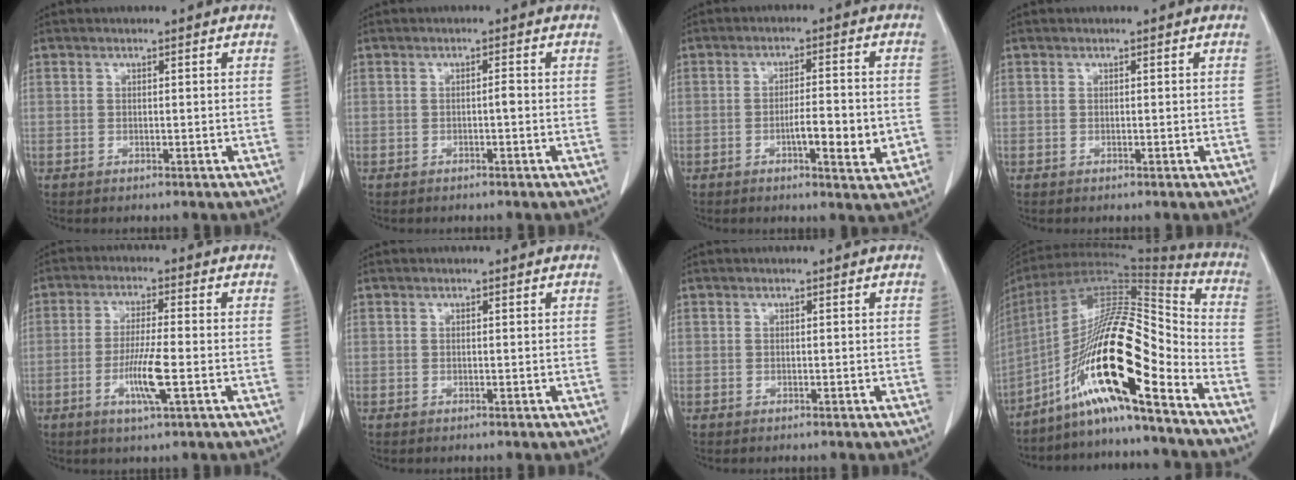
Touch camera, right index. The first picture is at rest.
{"total": 0.9, "force": [-0.2, 0.1, 0.9], "torque": [-0.011, 0.005, -0.004]}
{"total": 7.5, "force": [-2.1, 1.3, 7.0], "torque": [-0.099, 0.000, -0.028]}
{"total": 0.0}
{"total": 6.8, "force": [-2.1, 0.1, 6.4], "torque": [-0.120, -0.009, -0.039]}
{"total": 0.0}
{"total": 0.0}
{"total": 19.2, "force": [-11.2, 1.2, 15.5], "torque": [-0.307, 0.004, -0.210]}